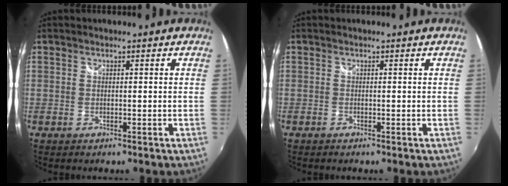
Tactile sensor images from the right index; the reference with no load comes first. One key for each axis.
{"total": 0.0}